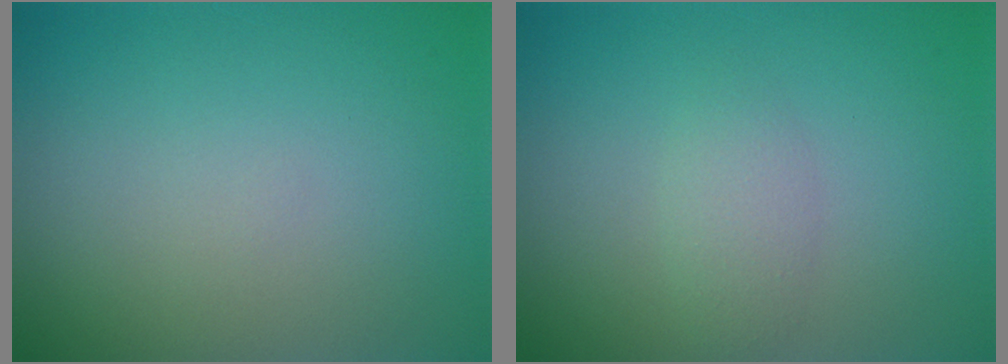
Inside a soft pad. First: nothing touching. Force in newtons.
{"total": 1.5, "press": 1.5, "slide": 0.0}